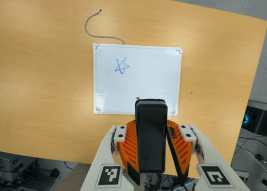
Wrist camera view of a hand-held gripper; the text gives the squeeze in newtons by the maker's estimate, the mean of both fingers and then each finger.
{"total": 6.1, "left": 4.7, "right": 7.4}